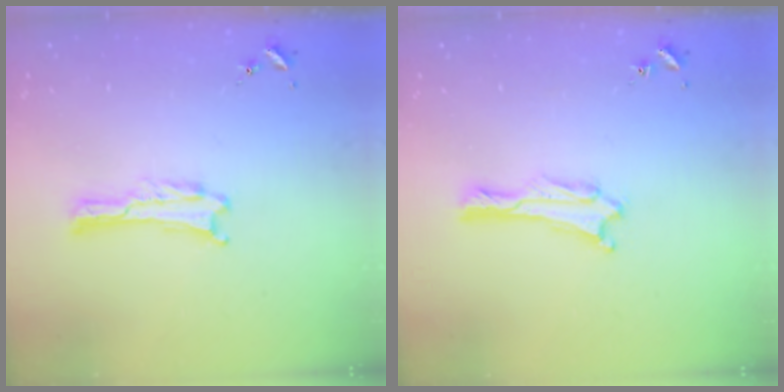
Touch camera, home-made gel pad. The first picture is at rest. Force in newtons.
{"total": 0.0}